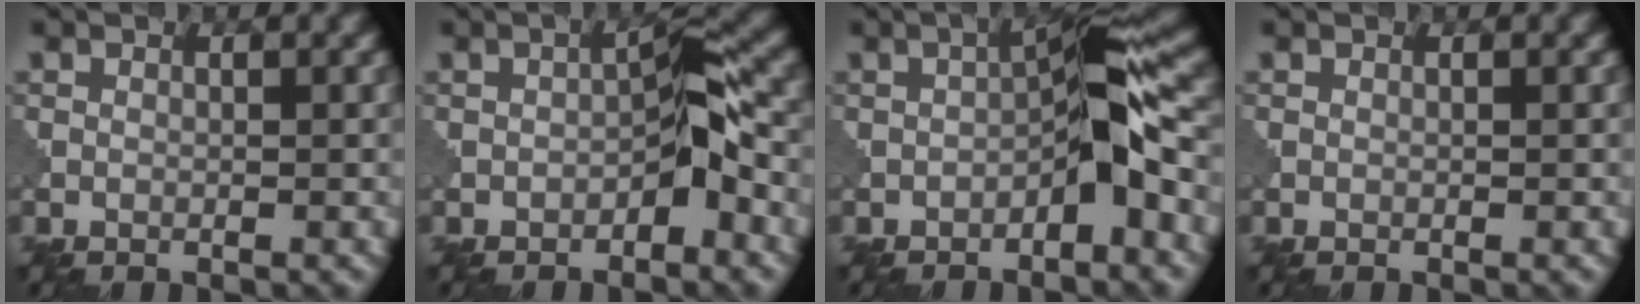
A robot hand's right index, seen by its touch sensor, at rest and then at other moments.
{"total": 3.5, "force": [-1.4, 1.2, 2.9], "torque": [-0.044, 0.014, -0.028]}
{"total": 5.3, "force": [-1.8, 1.4, 4.8], "torque": [-0.073, 0.022, -0.036]}
{"total": 0.0}